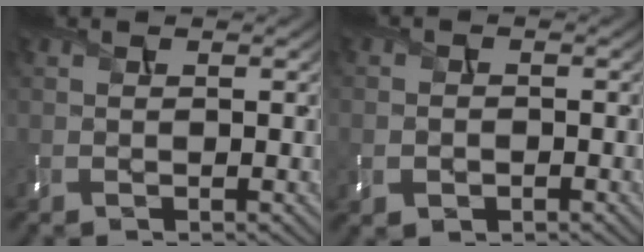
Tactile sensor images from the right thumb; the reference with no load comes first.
{"total": 2.0, "force": [-1.1, 1.4, 1.0], "torque": [-0.021, -0.007, -0.019]}